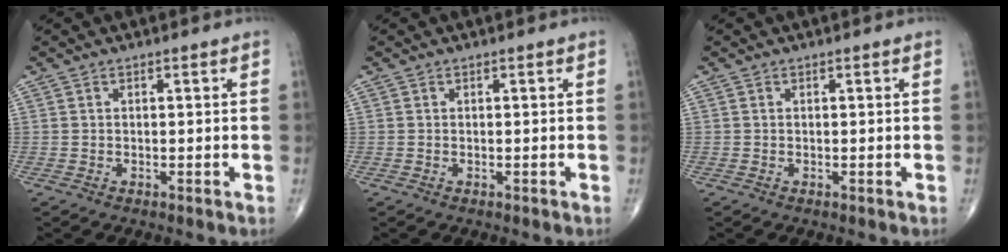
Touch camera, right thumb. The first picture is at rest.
{"total": 0.0}
{"total": 0.0}